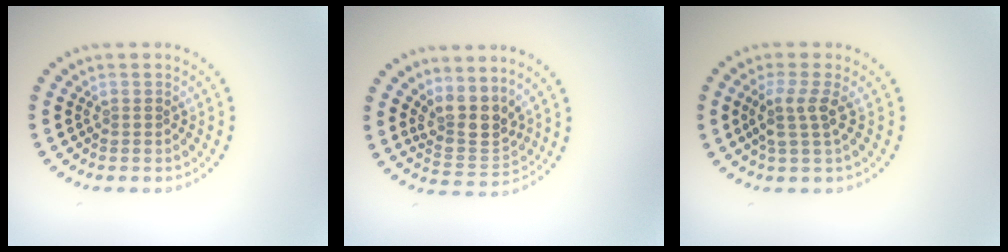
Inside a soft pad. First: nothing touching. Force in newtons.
{"total": 3.7, "press": 2.8, "slide": 2.4}
{"total": 2.6, "press": 2.0, "slide": 1.6}